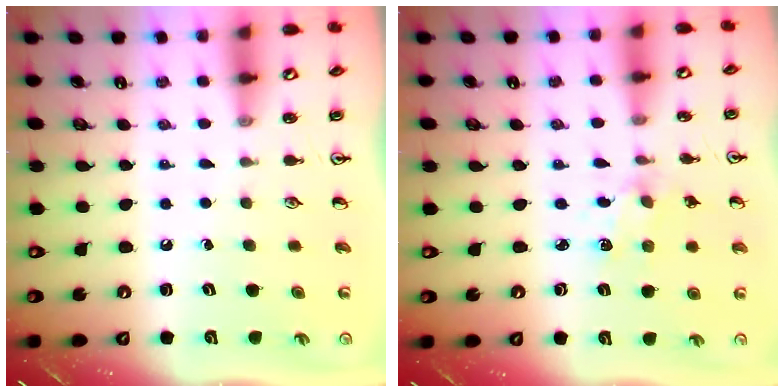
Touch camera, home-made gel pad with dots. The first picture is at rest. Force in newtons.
{"total": 2.1, "press": 2.1, "slide": 0.3}